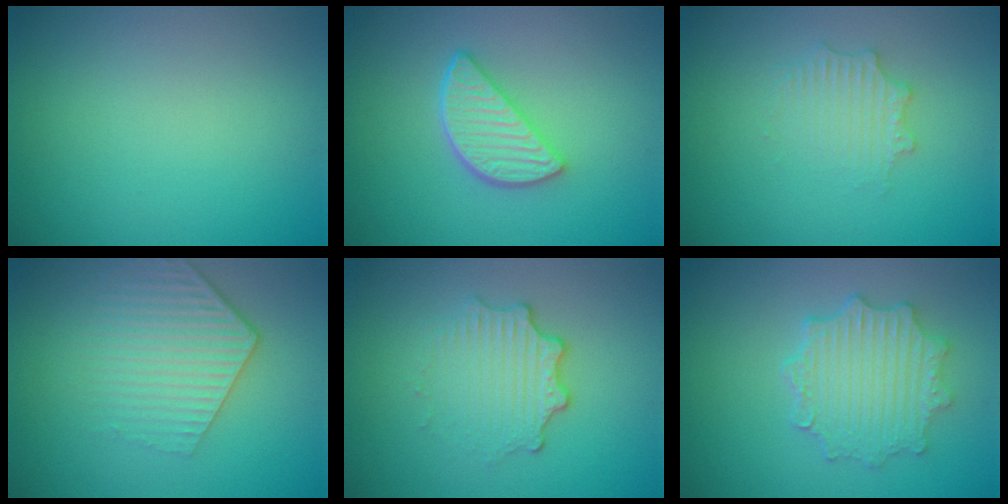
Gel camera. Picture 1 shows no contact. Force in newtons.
{"total": 3.9, "press": 3.2, "slide": 2.3}
{"total": 2.2, "press": 2.2, "slide": 0.4}
{"total": 4.3, "press": 3.2, "slide": 2.9}
{"total": 3.4, "press": 2.5, "slide": 2.2}
{"total": 4.8, "press": 4.0, "slide": 2.7}